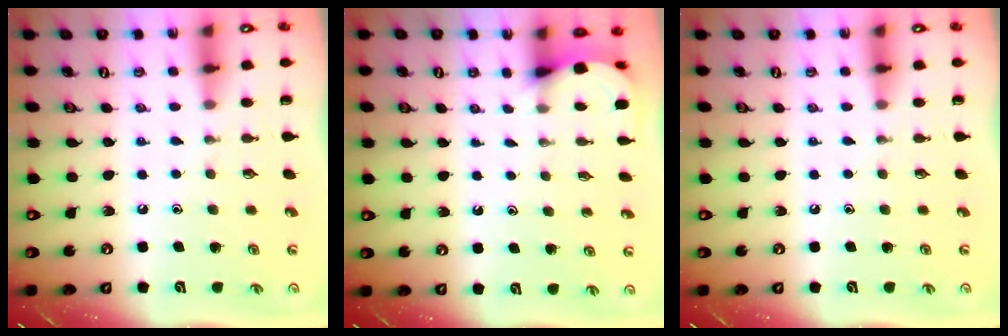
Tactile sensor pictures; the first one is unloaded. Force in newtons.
{"total": 2.9, "press": 2.9, "slide": 0.3}
{"total": 0.0}